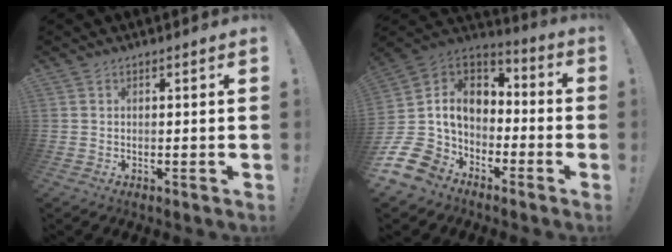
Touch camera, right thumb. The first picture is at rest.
{"total": 13.6, "force": [-3.1, 10.9, 7.5], "torque": [-0.150, 0.007, -0.047]}